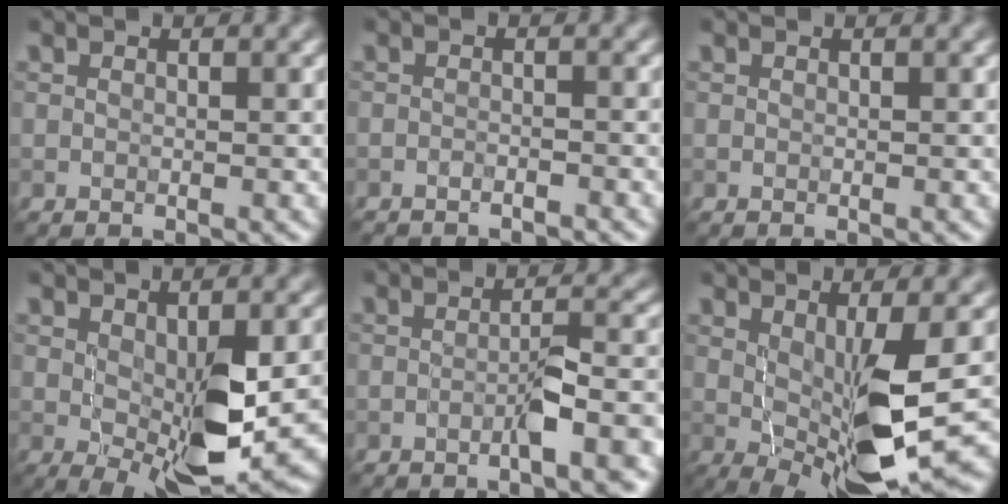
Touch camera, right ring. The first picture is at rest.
{"total": 1.8, "force": [-1.8, 0.2, 0.1], "torque": [0.008, -0.008, -0.029]}
{"total": 0.0}
{"total": 7.2, "force": [-0.9, 2.6, 6.7], "torque": [-0.126, -0.011, -0.003]}
{"total": 3.6, "force": [-1.8, 0.6, 3.1], "torque": [-0.040, 0.012, -0.032]}
{"total": 7.0, "force": [-0.3, 1.8, 6.8], "torque": [-0.122, -0.011, 0.006]}